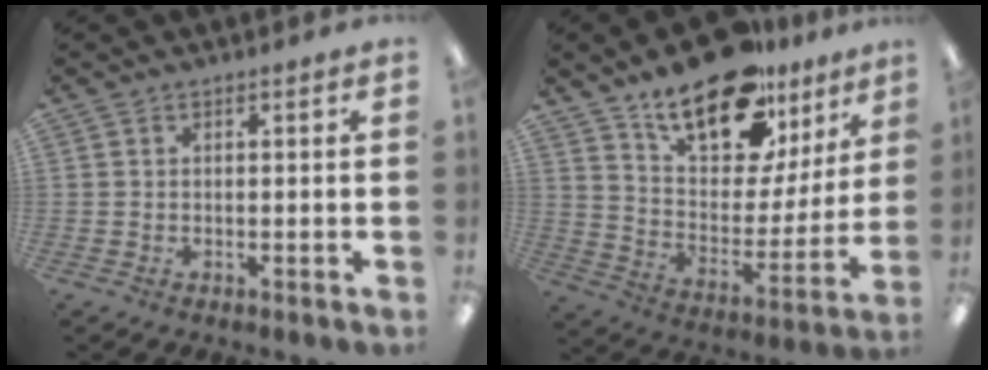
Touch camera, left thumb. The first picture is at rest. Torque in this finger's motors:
{"motor_torque": [0.77, 0.77, 1.44, -1.33, 0.43]}